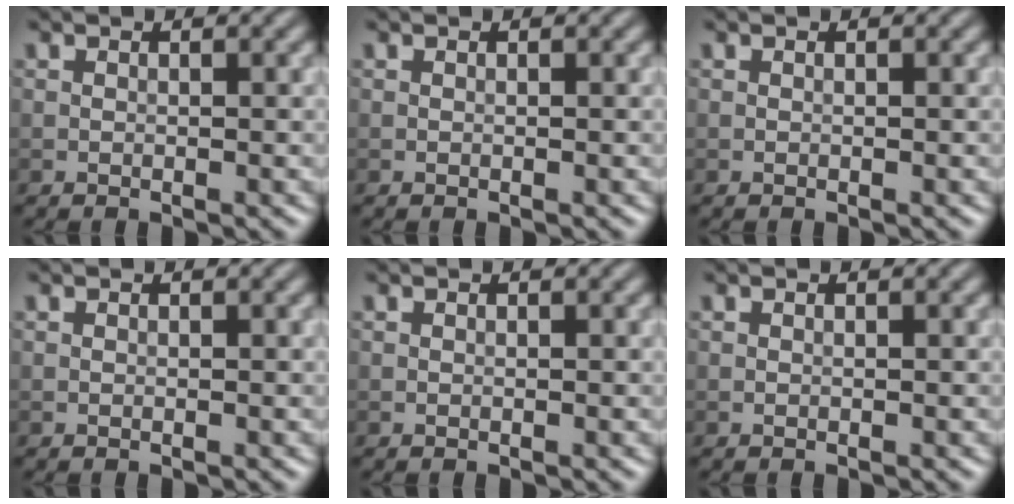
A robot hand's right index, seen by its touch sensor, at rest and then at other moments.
{"total": 0.0}
{"total": 0.0}
{"total": 0.0}
{"total": 0.0}
{"total": 0.0}